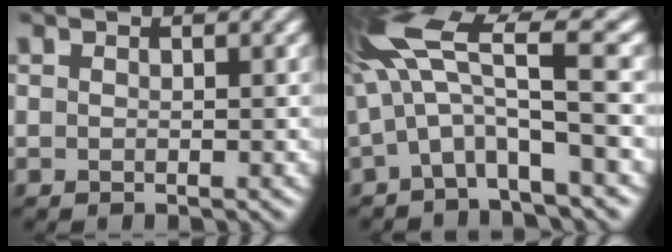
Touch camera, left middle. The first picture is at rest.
{"total": 6.6, "force": [0.7, 1.1, 6.5], "torque": [-0.131, 0.014, 0.000]}